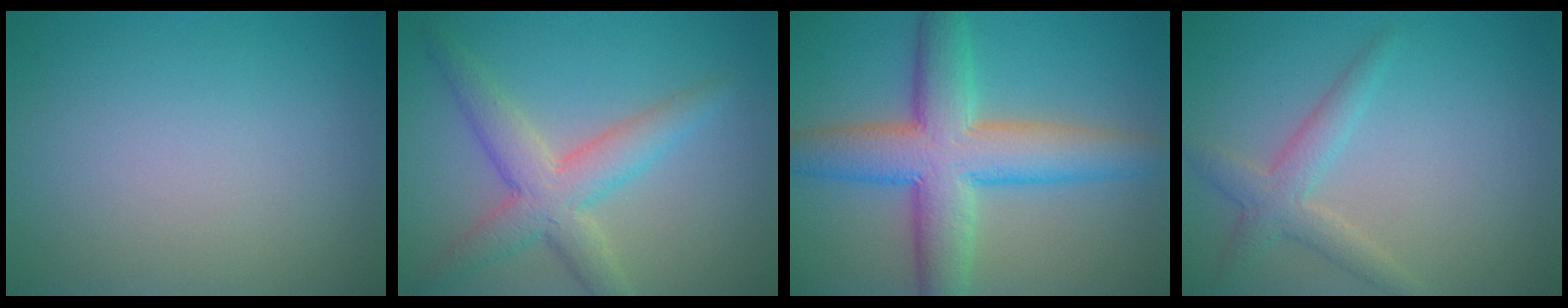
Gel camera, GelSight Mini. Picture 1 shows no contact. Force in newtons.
{"total": 5.0, "press": 5.0, "slide": 0.2}
{"total": 9.1, "press": 9.1, "slide": 0.4}
{"total": 2.8, "press": 2.8, "slide": 0.1}